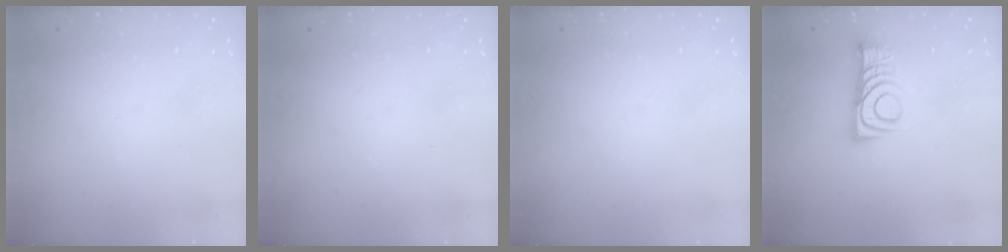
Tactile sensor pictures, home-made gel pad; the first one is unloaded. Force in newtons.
{"total": 2.5, "press": 2.4, "slide": 0.4}
{"total": 0.0}
{"total": 8.7, "press": 8.7, "slide": 0.8}